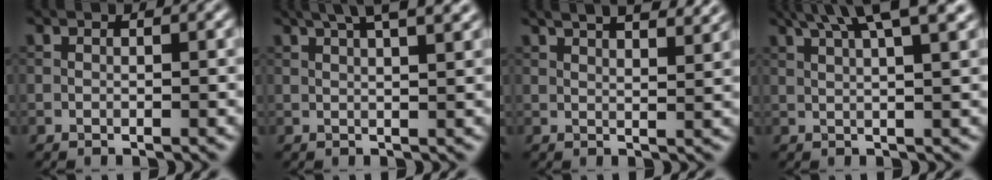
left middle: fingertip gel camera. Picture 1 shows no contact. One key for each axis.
{"total": 6.9, "fx": 4.3, "fy": 2.3, "fz": 4.8, "tx": -0.047, "ty": 0.039, "tz": 0.036}
{"total": 7.6, "fx": 5.4, "fy": 2.7, "fz": 4.6, "tx": -0.032, "ty": 0.035, "tz": 0.043}
{"total": 8.0, "fx": 4.9, "fy": 1.9, "fz": 6.0, "tx": -0.070, "ty": 0.032, "tz": 0.047}